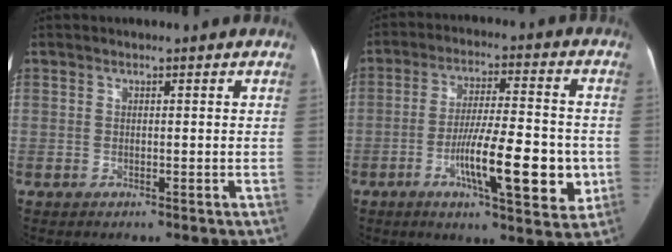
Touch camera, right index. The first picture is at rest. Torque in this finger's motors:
{"motor_torque": [1.44, -0.69, 0.33, 0.10]}